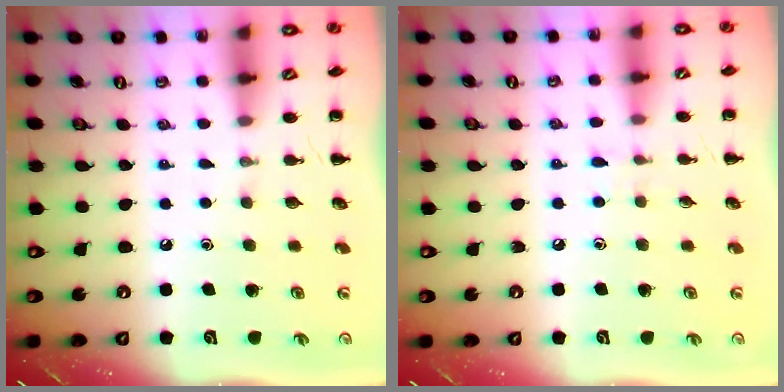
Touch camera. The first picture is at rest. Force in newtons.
{"total": 3.7, "press": 3.4, "slide": 1.6}